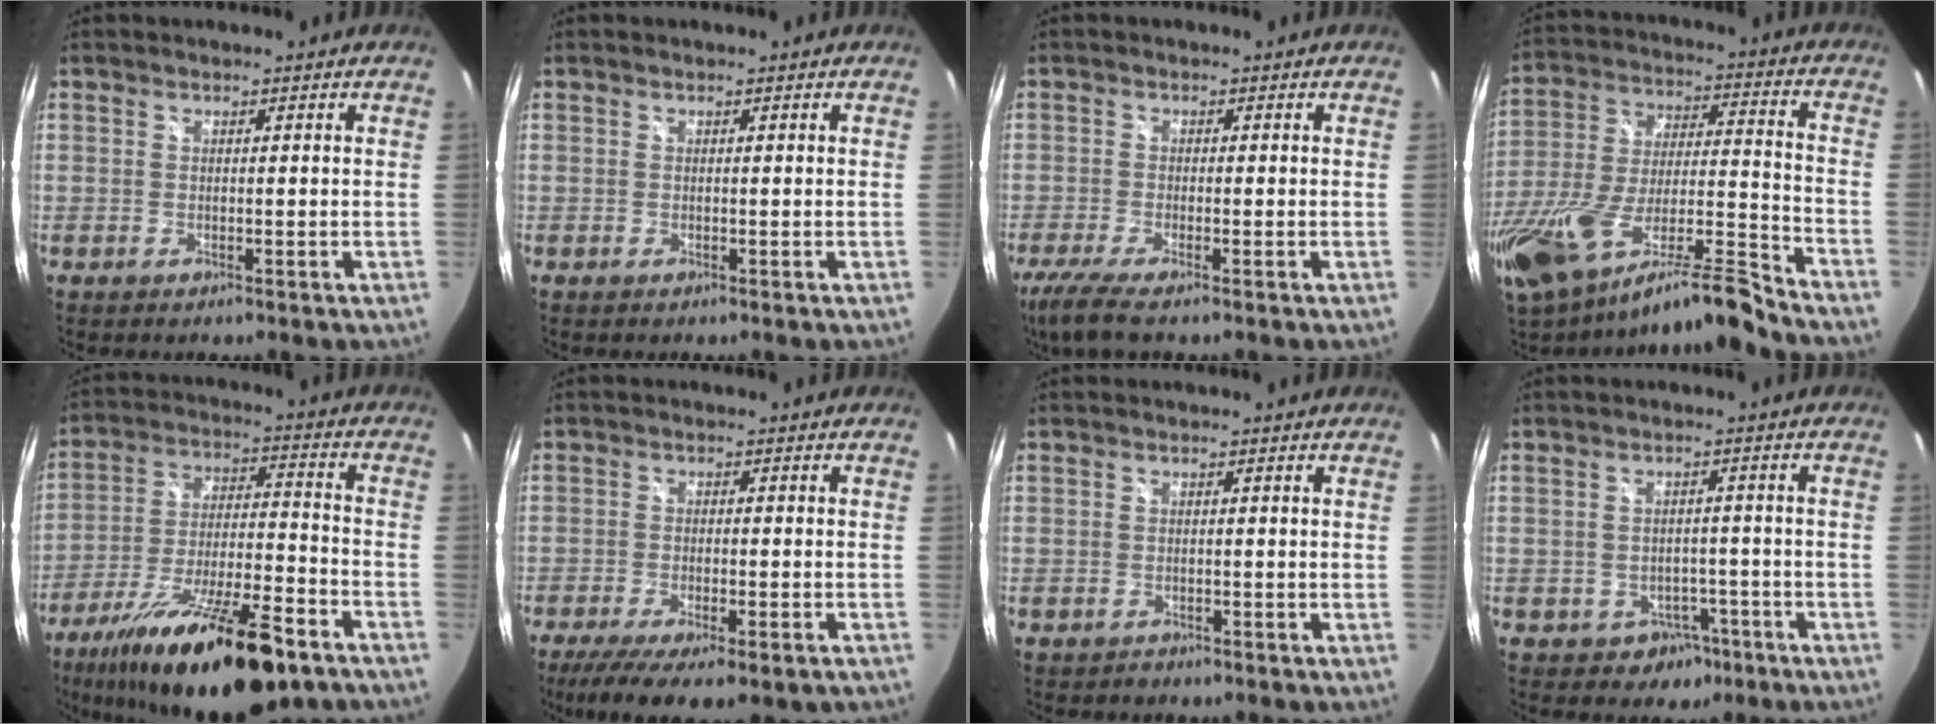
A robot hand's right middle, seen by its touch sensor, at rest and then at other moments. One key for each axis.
{"total": 0.0}
{"total": 6.3, "fx": -4.5, "fy": 0.4, "fz": 4.4, "tx": -0.102, "ty": -0.028, "tz": -0.084}
{"total": 21.5, "fx": -17.0, "fy": 1.7, "fz": 13.0, "tx": -0.249, "ty": -0.048, "tz": -0.294}
{"total": 24.6, "fx": -16.9, "fy": 6.0, "fz": 16.8, "tx": -0.303, "ty": -0.043, "tz": -0.269}
{"total": 13.1, "fx": -8.8, "fy": 4.0, "fz": 8.8, "tx": -0.176, "ty": -0.051, "tz": -0.132}
{"total": 0.8, "fx": -0.7, "fy": 0.4, "fz": -0.1, "tx": 0.000, "ty": 0.001, "tz": -0.011}
{"total": 5.0, "fx": -3.2, "fy": 3.8, "fz": 0.7, "tx": -0.017, "ty": 0.021, "tz": -0.034}